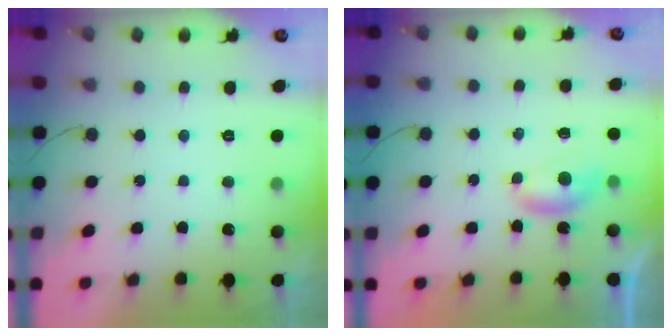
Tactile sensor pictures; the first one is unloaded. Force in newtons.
{"total": 4.0, "press": 4.0, "slide": 0.6}